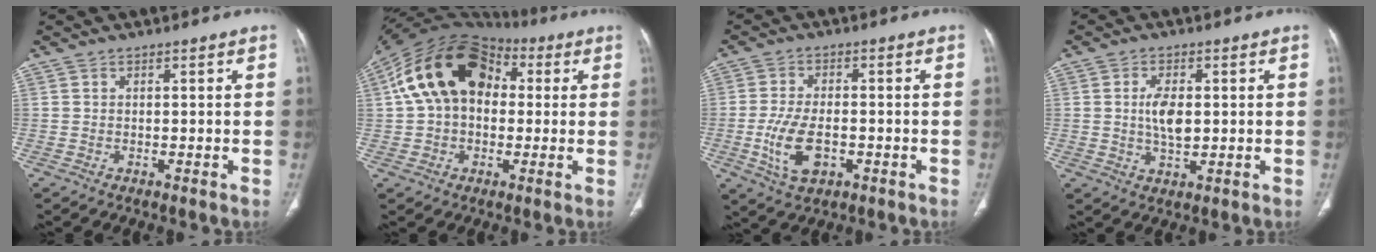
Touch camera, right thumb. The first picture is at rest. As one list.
[{"total": 18.0, "force": [3.3, 12.5, 12.5], "torque": [-0.212, 0.040, 0.047]}, {"total": 8.9, "force": [-2.3, 4.9, 7.0], "torque": [-0.140, 0.004, -0.036]}, {"total": 5.9, "force": [0.6, 3.0, 5.0], "torque": [-0.091, -0.004, 0.012]}]